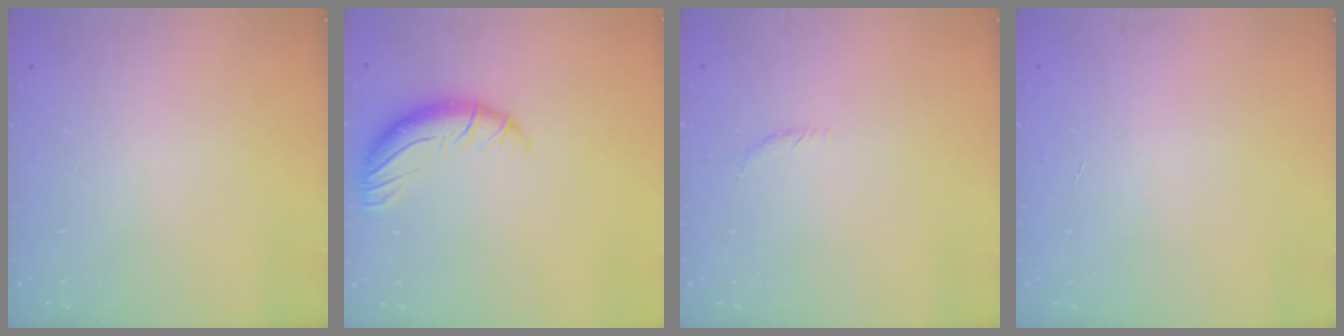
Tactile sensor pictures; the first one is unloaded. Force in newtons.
{"total": 10.0, "press": 9.9, "slide": 1.6}
{"total": 5.3, "press": 5.1, "slide": 1.4}
{"total": 0.0}